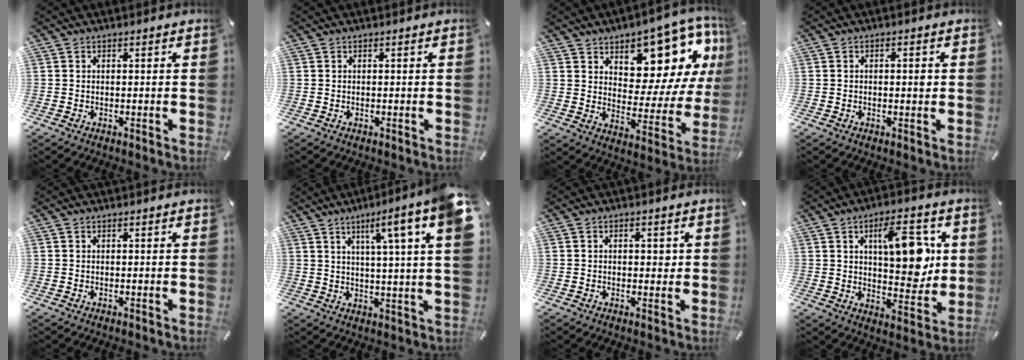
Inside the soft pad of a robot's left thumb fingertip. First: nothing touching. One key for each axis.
{"total": 0.0}
{"total": 13.3, "fx": 9.1, "fy": 7.8, "fz": 5.7, "tx": -0.066, "ty": -0.090, "tz": 0.153}
{"total": 2.0, "fx": 0.0, "fy": 0.8, "fz": 1.8, "tx": -0.025, "ty": 0.000, "tz": -0.004}
{"total": 0.0}
{"total": 12.1, "fx": 6.2, "fy": 0.2, "fz": 10.4, "tx": -0.153, "ty": -0.038, "tz": 0.087}
{"total": 2.6, "fx": 0.2, "fy": 1.5, "fz": 2.1, "tx": -0.026, "ty": 0.001, "tz": -0.003}
{"total": 14.3, "fx": 4.7, "fy": 6.9, "fz": 11.7, "tx": -0.160, "ty": -0.010, "tz": 0.077}